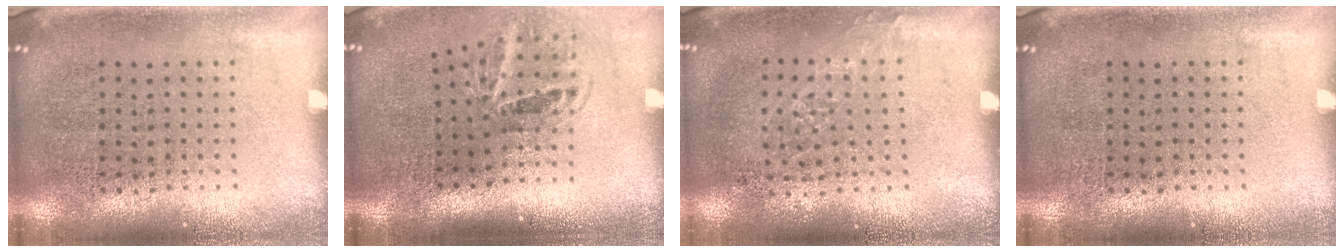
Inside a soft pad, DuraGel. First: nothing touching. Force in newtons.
{"total": 1.9, "press": 1.2, "slide": 1.5}
{"total": 0.9, "press": 0.8, "slide": 0.4}
{"total": 0.0}